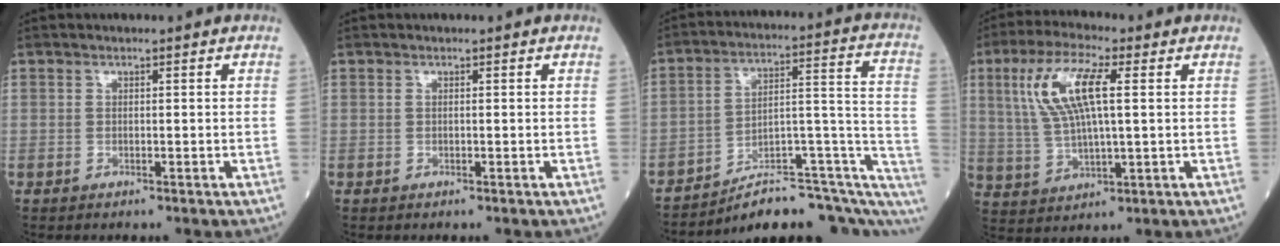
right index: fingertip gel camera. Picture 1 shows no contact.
{"total": 0.0}
{"total": 17.7, "force": [-13.6, 4.6, 10.3], "torque": [-0.075, 0.080, -0.180]}
{"total": 10.9, "force": [3.1, 2.4, 10.2], "torque": [-0.222, 0.015, 0.063]}